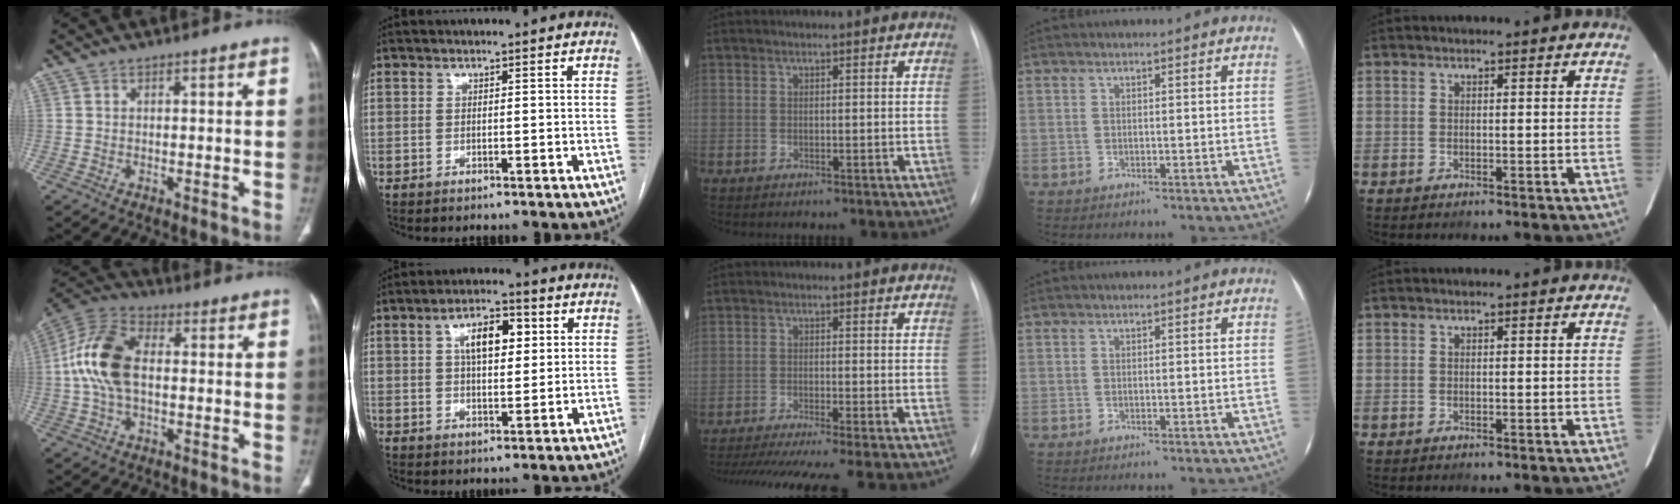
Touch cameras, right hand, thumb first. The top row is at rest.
{"thumb": {"total": 13.1, "force": [0.3, 7.7, 10.6], "torque": [-0.224, 0.029, -0.002]}, "index": {"total": 7.6, "force": [2.3, 3.3, 6.4], "torque": [-0.108, 0.016, 0.039]}, "middle": {"total": 13.2, "force": [-11.2, -0.9, 7.0], "torque": [-0.104, -0.034, -0.170]}}